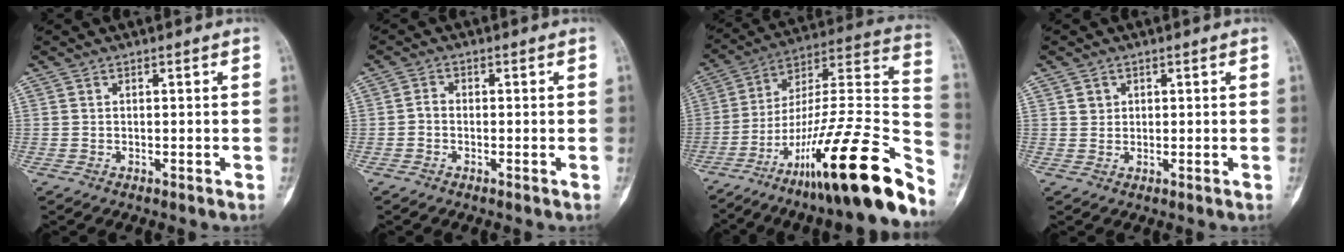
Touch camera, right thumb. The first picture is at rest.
{"total": 1.4, "force": [-0.5, 0.9, 0.9], "torque": [-0.017, 0.001, -0.018]}
{"total": 29.9, "force": [-18.3, 5.0, 23.1], "torque": [-0.297, 0.092, -0.292]}
{"total": 1.5, "force": [0.7, 1.3, 0.3], "torque": [0.002, -0.002, 0.009]}